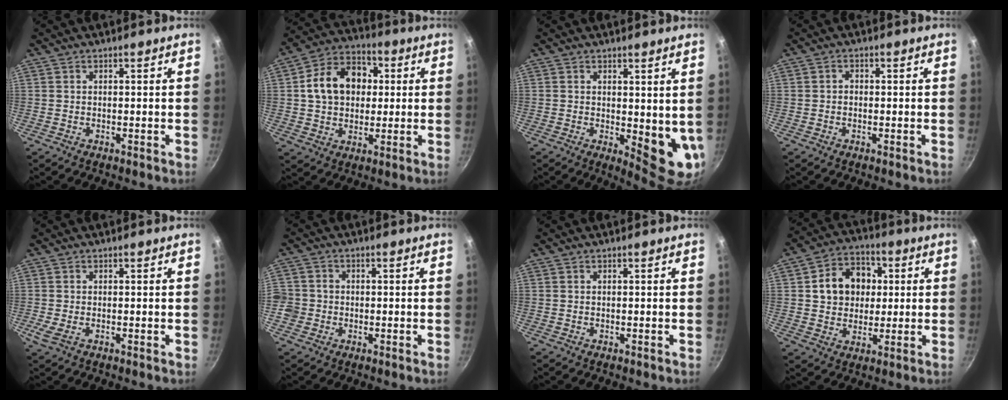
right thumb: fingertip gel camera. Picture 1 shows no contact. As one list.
[{"total": 14.1, "force": [2.0, 10.8, 8.8], "torque": [-0.119, 0.025, 0.020]}, {"total": 8.0, "force": [1.2, 3.5, 7.2], "torque": [-0.078, -0.022, 0.024]}, {"total": 1.1, "force": [-0.3, 0.9, 0.5], "torque": [-0.008, 0.005, -0.006]}, {"total": 2.8, "force": [-0.7, 1.3, 2.4], "torque": [-0.051, -0.006, -0.014]}, {"total": 5.0, "force": [-1.4, 4.6, 1.5], "torque": [-0.018, 0.018, -0.028]}, {"total": 0.0}, {"total": 12.2, "force": [2.1, 10.0, 6.6], "torque": [-0.073, 0.013, 0.027]}]